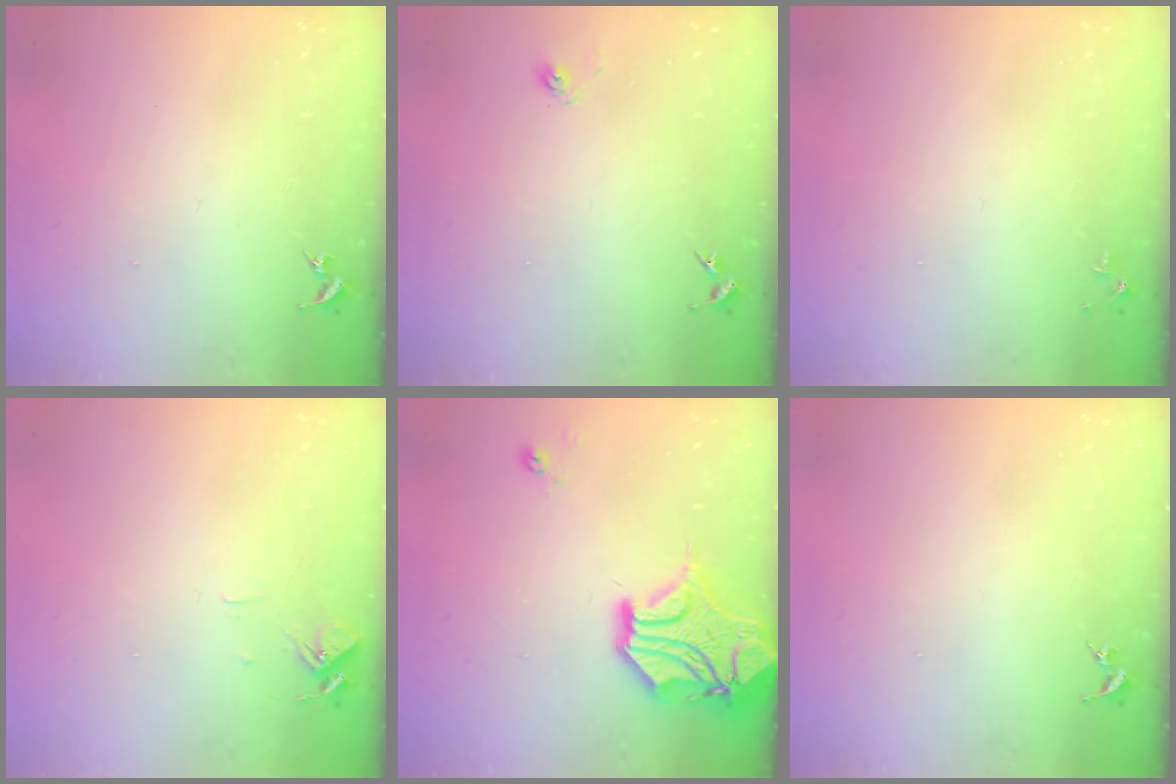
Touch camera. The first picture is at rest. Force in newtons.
{"total": 3.2, "press": 2.7, "slide": 1.7}
{"total": 2.8, "press": 2.8, "slide": 0.4}
{"total": 6.2, "press": 6.2, "slide": 0.5}
{"total": 16.9, "press": 16.8, "slide": 2.5}
{"total": 0.0}